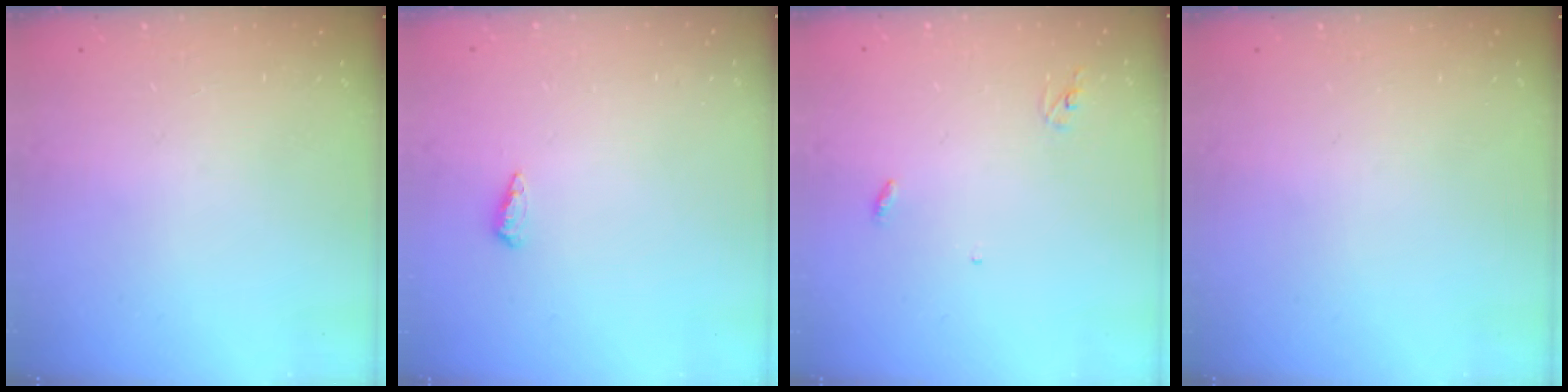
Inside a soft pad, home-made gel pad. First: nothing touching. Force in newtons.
{"total": 6.1, "press": 6.0, "slide": 1.0}
{"total": 3.0, "press": 2.9, "slide": 0.2}
{"total": 0.0}